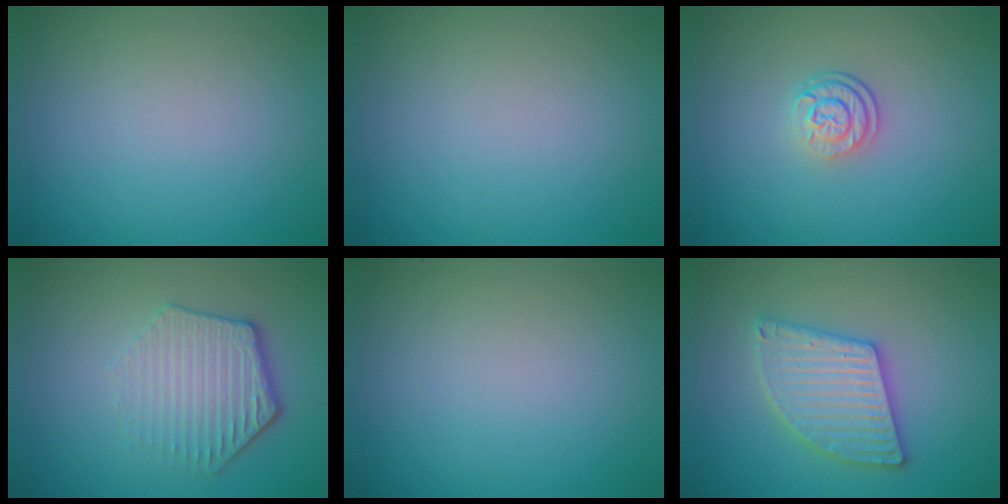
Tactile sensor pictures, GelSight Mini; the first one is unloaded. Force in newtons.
{"total": 0.0}
{"total": 2.5, "press": 1.9, "slide": 1.7}
{"total": 4.3, "press": 3.3, "slide": 2.8}
{"total": 0.0}
{"total": 5.2, "press": 5.2, "slide": 0.5}